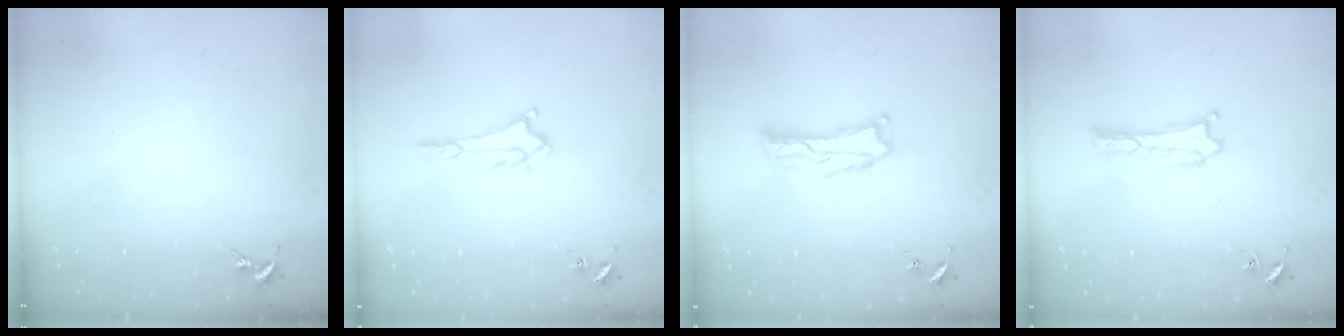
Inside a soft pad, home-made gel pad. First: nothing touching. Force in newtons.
{"total": 2.4, "press": 2.4, "slide": 0.4}
{"total": 1.6, "press": 1.6, "slide": 0.3}
{"total": 0.9, "press": 0.9, "slide": 0.0}